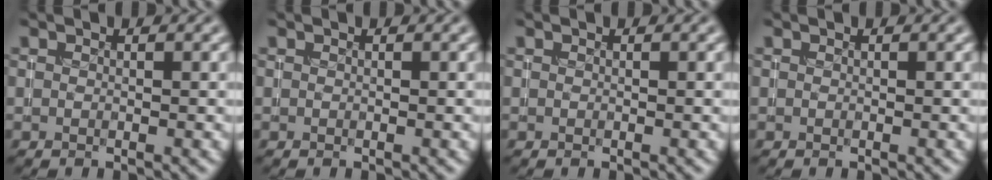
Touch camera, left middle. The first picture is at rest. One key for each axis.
{"total": 0.0}
{"total": 0.0}
{"total": 0.0}